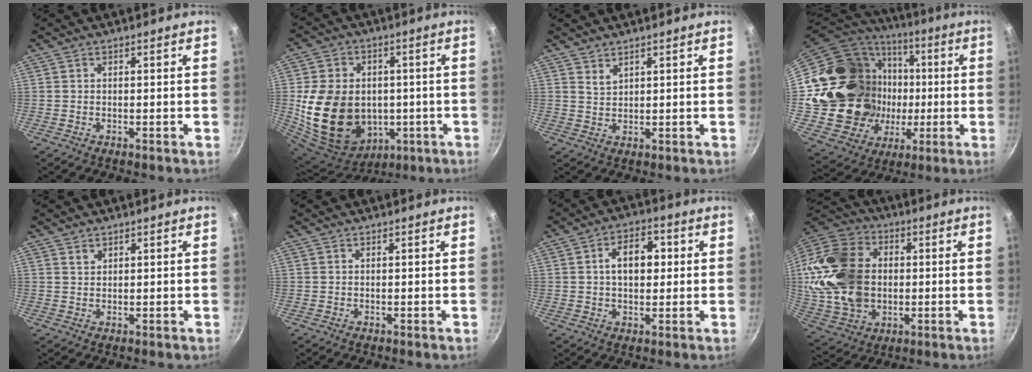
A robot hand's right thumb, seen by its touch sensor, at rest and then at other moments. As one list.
[{"total": 21.5, "force": [-1.4, 17.1, 13.0], "torque": [-0.235, 0.013, -0.002]}, {"total": 2.0, "force": [1.6, 0.8, 0.8], "torque": [-0.012, -0.010, 0.034]}, {"total": 26.6, "force": [-0.2, 22.4, 14.4], "torque": [-0.247, 0.031, 0.018]}, {"total": 1.2, "force": [0.8, 0.7, 0.4], "torque": [-0.003, -0.002, 0.015]}, {"total": 0.0}, {"total": 8.3, "force": [1.3, 5.4, 6.2], "torque": [-0.067, 0.016, 0.012]}, {"total": 22.4, "force": [1.2, 16.9, 14.6], "torque": [-0.265, 0.021, 0.031]}]